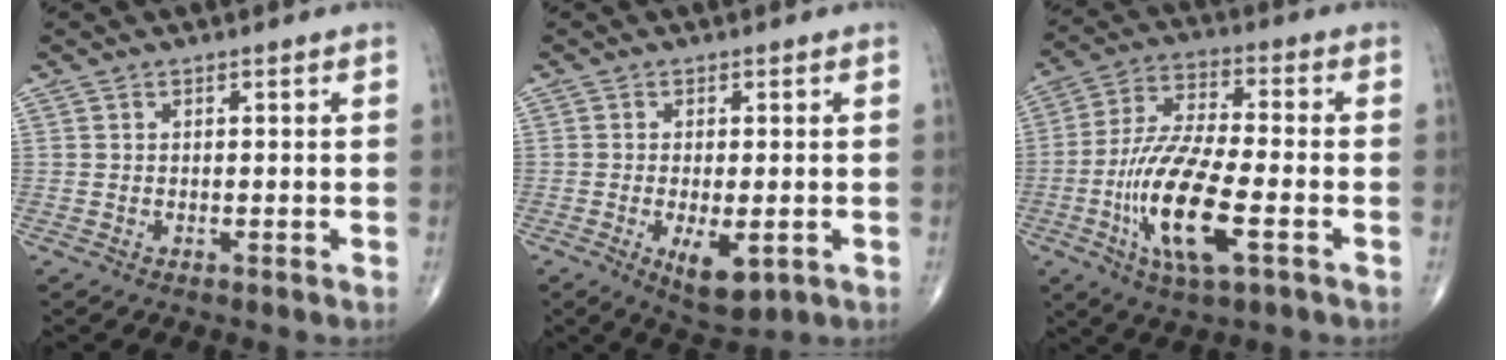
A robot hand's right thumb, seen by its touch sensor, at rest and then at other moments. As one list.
[{"total": 6.8, "force": [-2.1, 2.8, 5.8], "torque": [-0.091, -0.014, -0.025]}, {"total": 16.7, "force": [-5.2, 5.4, 14.9], "torque": [-0.305, 0.015, -0.093]}]